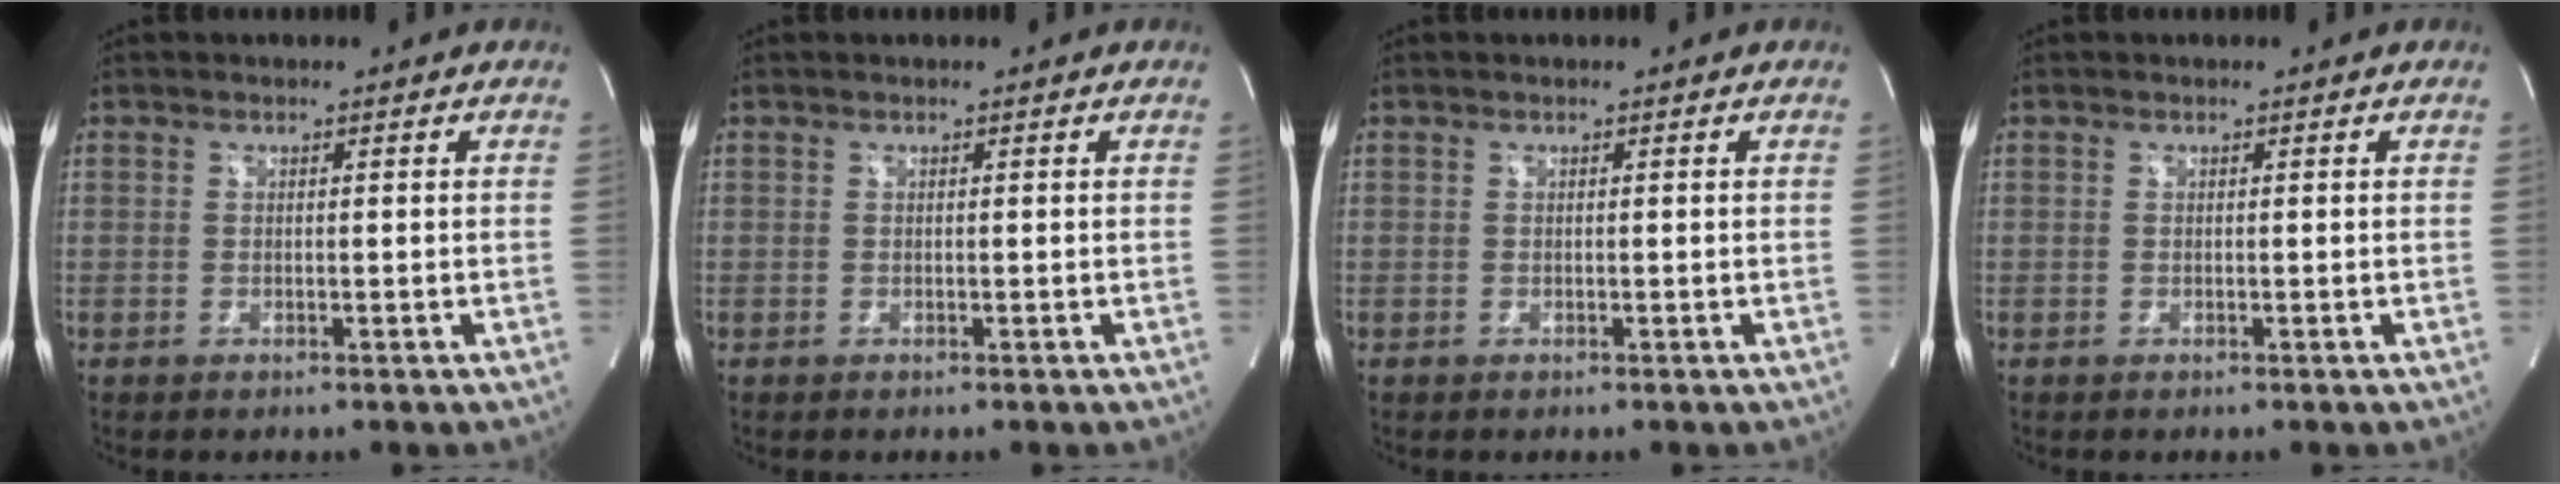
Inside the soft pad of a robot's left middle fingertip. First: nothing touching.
{"total": 0.0}
{"total": 0.0}
{"total": 0.0}